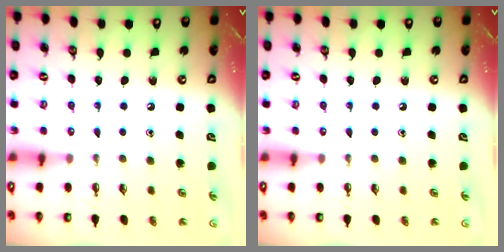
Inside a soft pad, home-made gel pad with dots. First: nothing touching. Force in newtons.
{"total": 0.0}